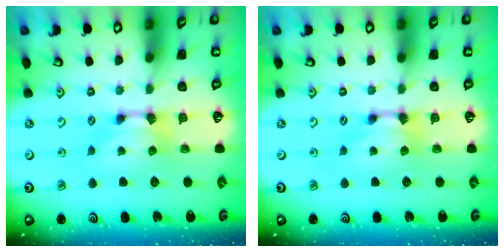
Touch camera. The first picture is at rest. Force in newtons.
{"total": 0.0}